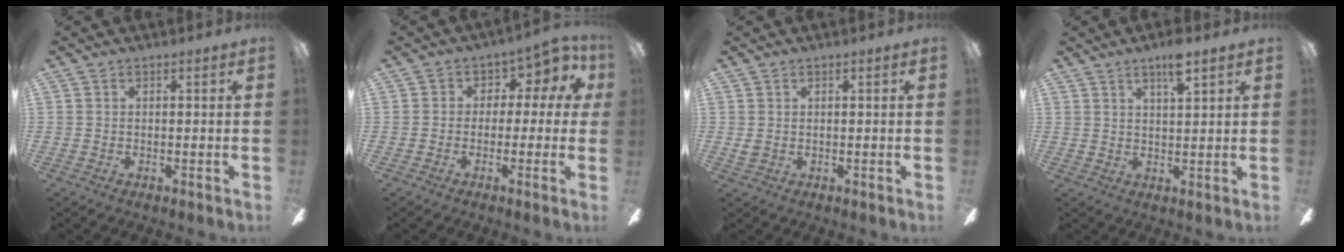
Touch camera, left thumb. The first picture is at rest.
{"total": 5.6, "force": [0.6, 4.2, 3.6], "torque": [-0.050, -0.002, 0.007]}
{"total": 1.1, "force": [0.1, 0.9, 0.7], "torque": [-0.013, 0.004, 0.002]}
{"total": 5.8, "force": [4.2, 0.8, 4.0], "torque": [-0.071, -0.016, 0.067]}